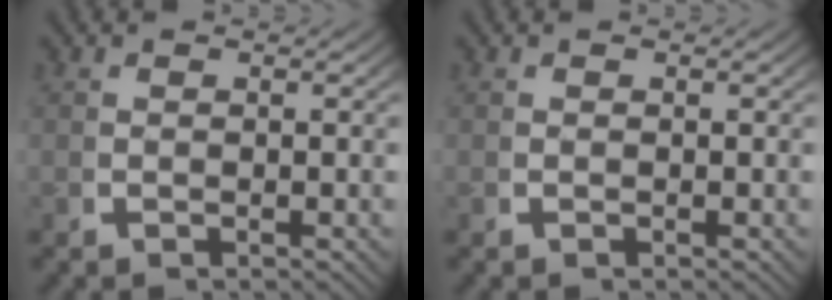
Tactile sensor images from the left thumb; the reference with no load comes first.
{"total": 0.0}